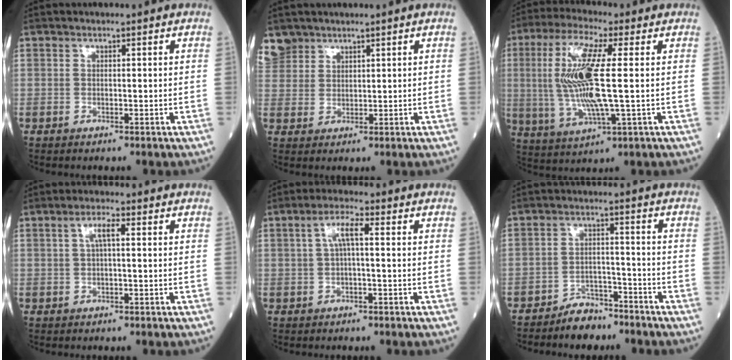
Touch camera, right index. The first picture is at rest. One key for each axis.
{"total": 4.3, "fx": 3.4, "fy": 2.7, "fz": 0.0, "tx": 0.008, "ty": 0.011, "tz": 0.071}
{"total": 13.7, "fx": 1.0, "fy": 1.7, "fz": 13.6, "tx": -0.295, "ty": 0.001, "tz": 0.017}
{"total": 3.0, "fx": 0.7, "fy": 0.6, "fz": 2.9, "tx": -0.059, "ty": 0.011, "tz": 0.014}
{"total": 4.2, "fx": 0.6, "fy": 0.8, "fz": 4.1, "tx": -0.080, "ty": 0.017, "tz": 0.012}
{"total": 5.1, "fx": -4.5, "fy": 2.1, "fz": 1.1, "tx": -0.019, "ty": 0.003, "tz": -0.077}